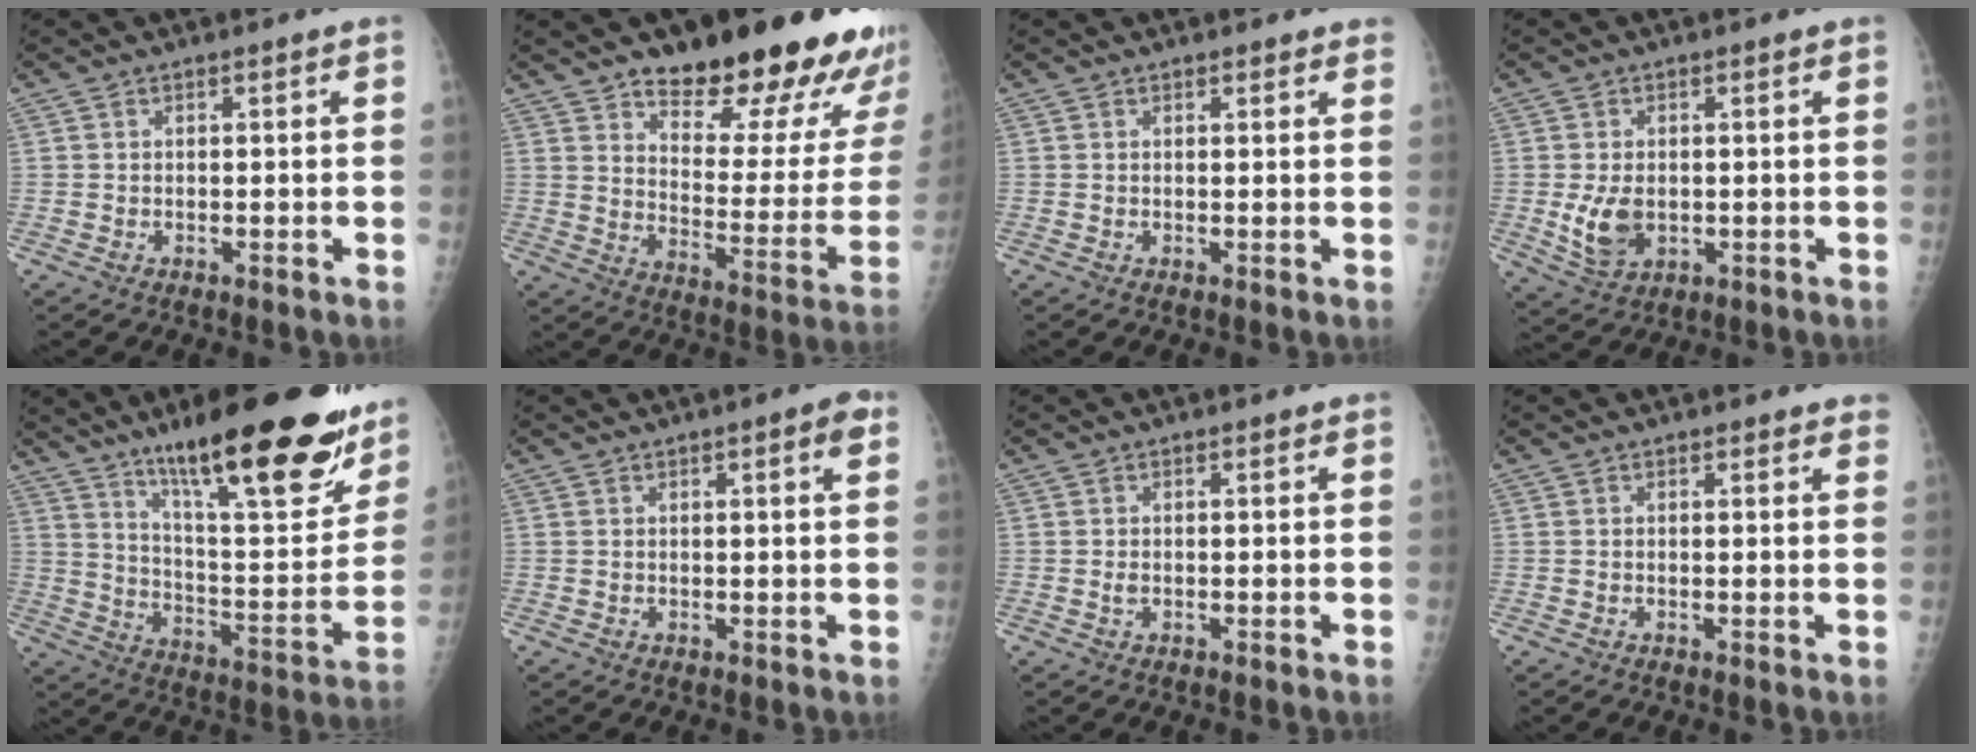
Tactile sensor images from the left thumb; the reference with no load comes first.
{"total": 26.7, "force": [19.5, 9.1, 15.9], "torque": [-0.169, -0.109, 0.260]}
{"total": 1.4, "force": [1.2, 0.5, 0.5], "torque": [0.004, -0.002, 0.012]}
{"total": 6.3, "force": [-0.5, 4.3, 4.5], "torque": [-0.076, -0.010, 0.003]}
{"total": 29.3, "force": [18.7, 7.5, 21.2], "torque": [-0.277, -0.072, 0.291]}
{"total": 3.3, "force": [1.6, 0.7, 2.8], "torque": [-0.032, -0.003, 0.019]}
{"total": 0.8, "force": [0.2, 0.5, 0.5], "torque": [-0.009, 0.000, 0.002]}
{"total": 2.1, "force": [1.8, 0.8, 0.7], "torque": [0.010, -0.004, 0.014]}